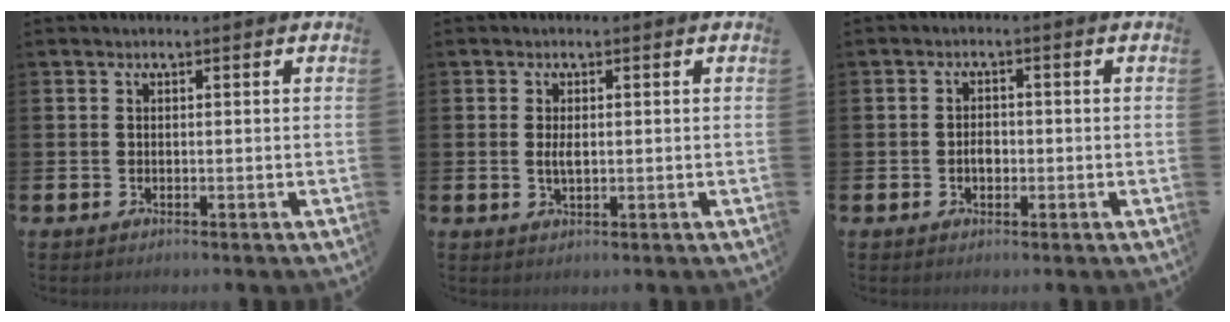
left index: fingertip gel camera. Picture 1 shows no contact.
{"total": 1.8, "force": [0.2, 0.8, 1.7], "torque": [-0.022, -0.001, -0.001]}
{"total": 2.1, "force": [-0.4, 1.4, 1.5], "torque": [-0.017, 0.001, -0.012]}